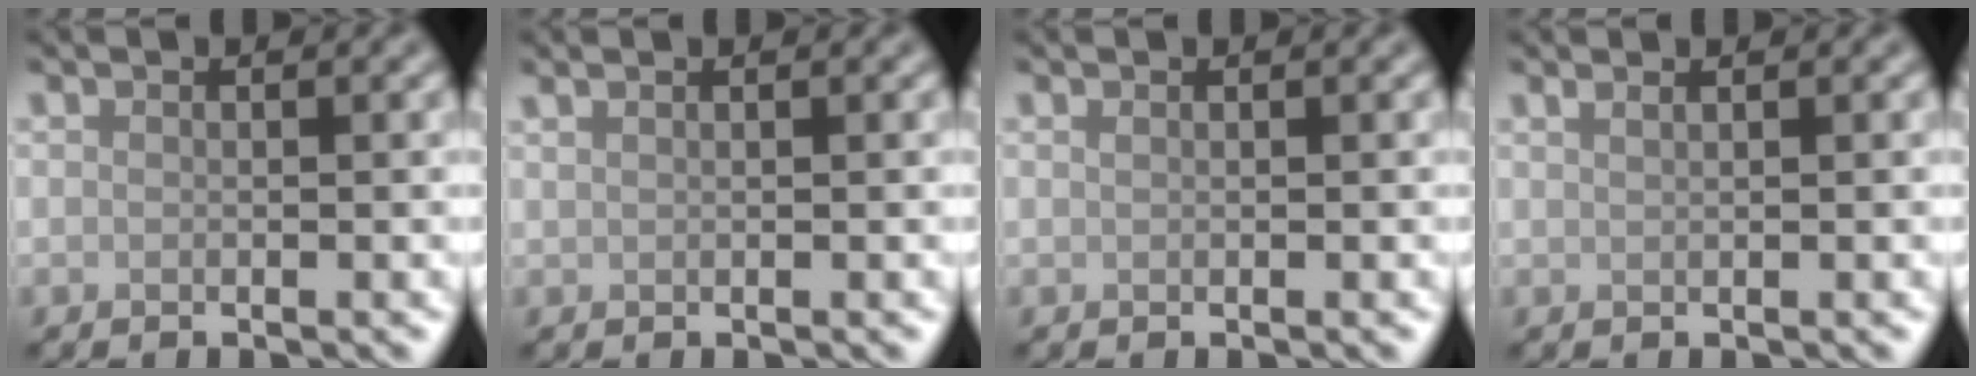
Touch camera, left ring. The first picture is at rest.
{"total": 1.1, "force": [0.8, 0.4, 0.6], "torque": [-0.012, -0.002, 0.011]}
{"total": 0.0}
{"total": 1.3, "force": [0.9, 0.6, 0.7], "torque": [-0.001, -0.004, 0.004]}